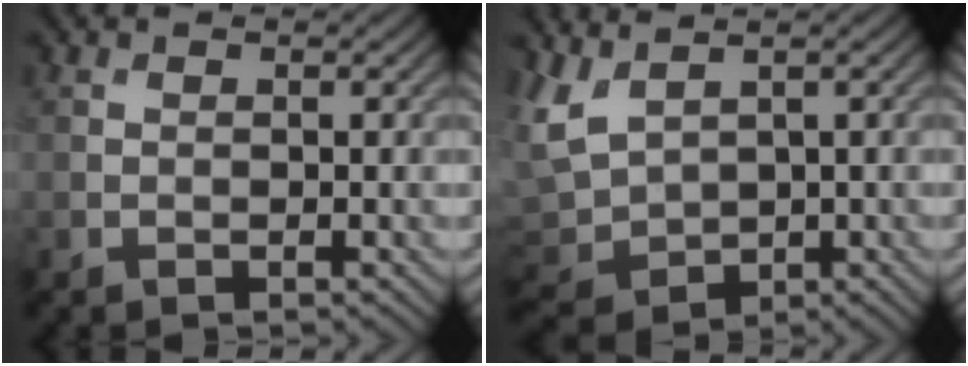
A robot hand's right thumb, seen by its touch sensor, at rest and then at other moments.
{"total": 5.9, "force": [1.4, 4.0, 4.1], "torque": [-0.126, -0.011, 0.027]}